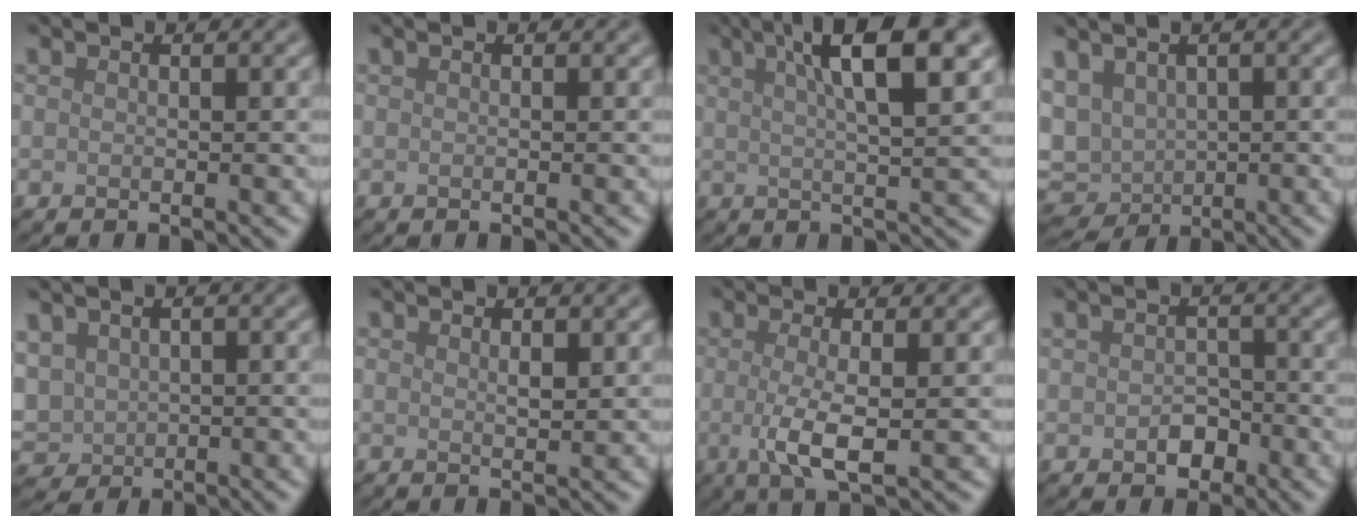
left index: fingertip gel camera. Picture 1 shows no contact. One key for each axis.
{"total": 0.0}
{"total": 7.7, "fx": 3.3, "fy": 1.9, "fz": 6.7, "tx": -0.078, "ty": 0.018, "tz": 0.040}
{"total": 5.5, "fx": -0.6, "fy": 3.9, "fz": 3.8, "tx": -0.059, "ty": -0.007, "tz": 0.008}
{"total": 3.7, "fx": 0.0, "fy": 2.9, "fz": 2.2, "tx": -0.047, "ty": -0.005, "tz": 0.004}
{"total": 1.0, "fx": 0.4, "fy": 0.3, "fz": 0.9, "tx": -0.015, "ty": -0.003, "tz": 0.007}
{"total": 4.2, "fx": -0.5, "fy": 1.1, "fz": 4.0, "tx": -0.079, "ty": -0.009, "tz": -0.011}
{"total": 2.2, "fx": -0.8, "fy": 1.6, "fz": 1.3, "tx": -0.021, "ty": -0.005, "tz": -0.014}